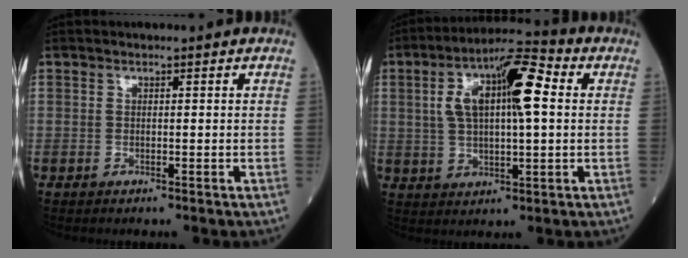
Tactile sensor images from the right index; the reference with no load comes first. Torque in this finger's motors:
{"motor_torque": [1.11, -0.01, 0.55, 0.21]}